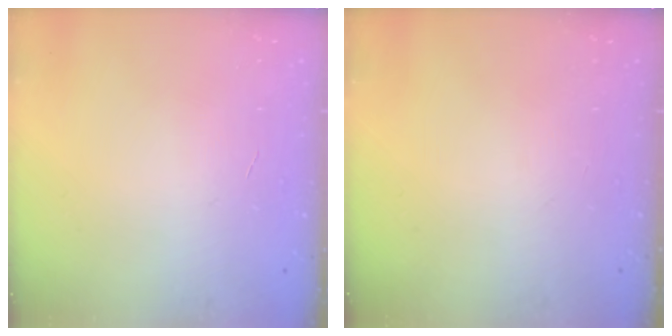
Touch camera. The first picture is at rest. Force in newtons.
{"total": 0.0}